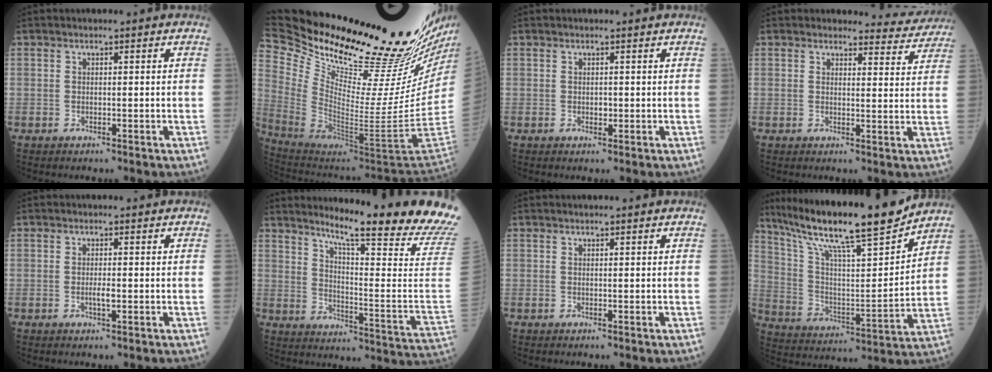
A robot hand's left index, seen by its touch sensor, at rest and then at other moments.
{"total": 36.6, "force": [29.6, 0.1, 21.6], "torque": [-0.336, -0.121, 0.446]}
{"total": 1.0, "force": [0.3, 0.8, 0.5], "torque": [-0.009, 0.003, 0.006]}
{"total": 6.4, "force": [6.3, 1.4, -0.7], "torque": [0.021, -0.018, 0.060]}
{"total": 1.5, "force": [-0.1, 0.5, 1.4], "torque": [-0.029, 0.001, 0.001]}
{"total": 25.7, "force": [22.2, -1.8, 12.8], "torque": [-0.194, -0.133, 0.279]}
{"total": 1.7, "force": [1.5, 0.5, 0.6], "torque": [-0.007, 0.018, 0.023]}
{"total": 21.8, "force": [18.2, 1.3, 12.0], "torque": [-0.213, 0.002, 0.309]}